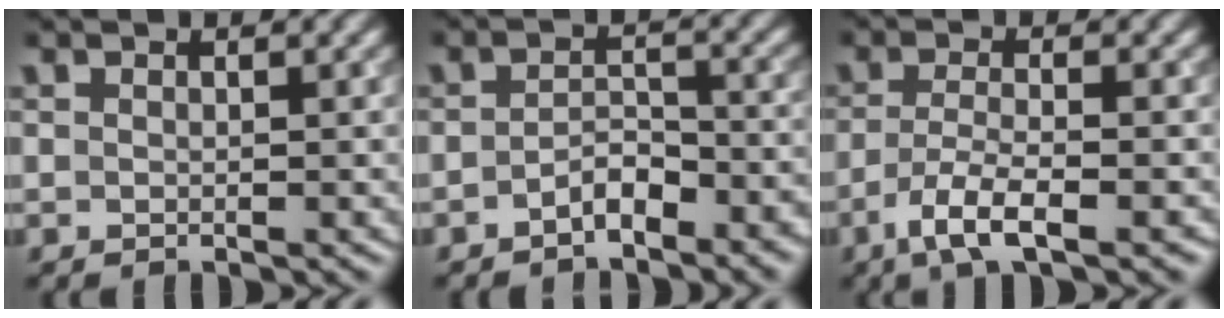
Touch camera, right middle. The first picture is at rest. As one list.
[{"total": 3.1, "force": [-1.9, 1.4, 2.0], "torque": [-0.034, 0.009, -0.034]}, {"total": 4.8, "force": [-2.6, 1.2, 3.9], "torque": [-0.074, -0.007, -0.052]}]